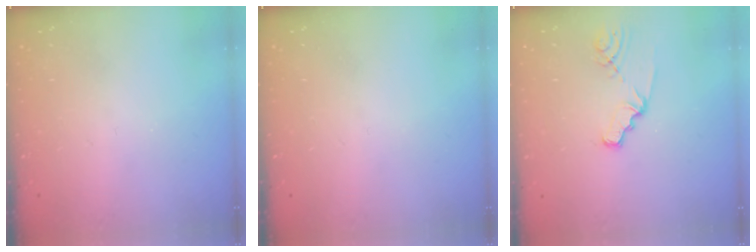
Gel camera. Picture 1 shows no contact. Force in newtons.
{"total": 0.0}
{"total": 2.6, "press": 2.6, "slide": 0.3}